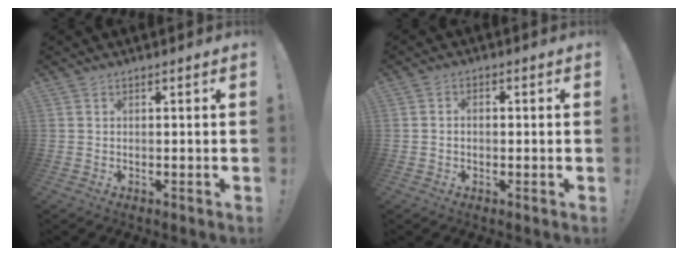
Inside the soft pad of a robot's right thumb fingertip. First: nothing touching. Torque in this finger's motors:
{"motor_torque": [-0.04, -0.32, -0.32, -0.07, -0.04]}